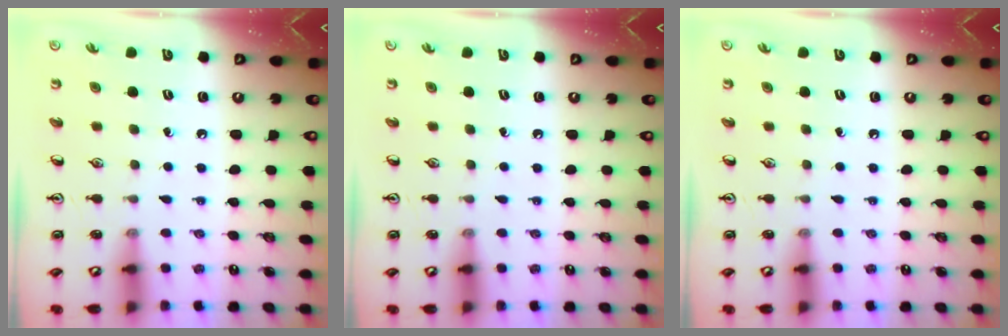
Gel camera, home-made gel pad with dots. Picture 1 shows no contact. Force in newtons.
{"total": 0.0}
{"total": 0.0}